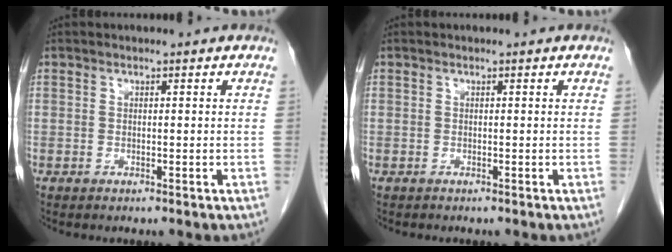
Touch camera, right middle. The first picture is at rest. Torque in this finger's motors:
{"motor_torque": [-0.26, 0.03, -0.04, -0.01]}